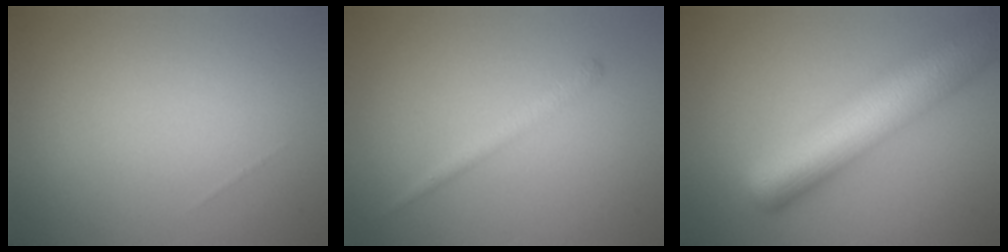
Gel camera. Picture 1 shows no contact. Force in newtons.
{"total": 1.5, "press": 1.5, "slide": 0.1}
{"total": 10.3, "press": 10.3, "slide": 0.4}